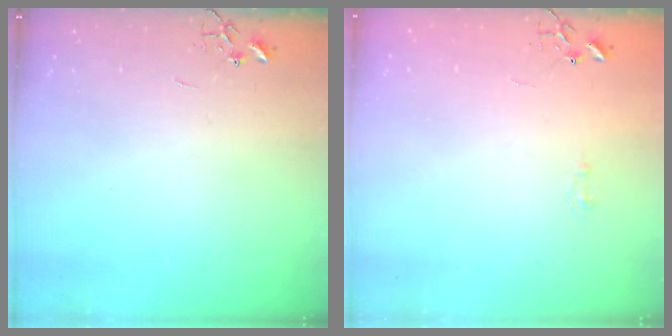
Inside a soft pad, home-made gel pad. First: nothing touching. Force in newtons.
{"total": 4.1, "press": 4.0, "slide": 0.7}